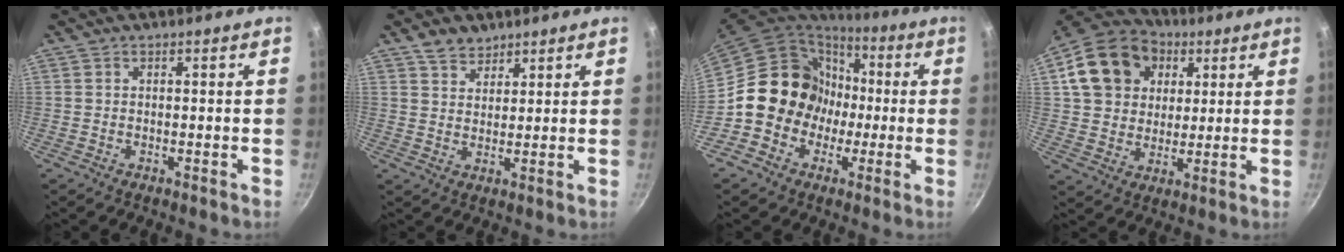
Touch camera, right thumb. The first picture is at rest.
{"total": 4.6, "force": [3.5, 2.8, 1.3], "torque": [-0.006, -0.013, 0.063]}
{"total": 15.9, "force": [-1.3, 14.5, 6.2], "torque": [-0.050, 0.047, -0.022]}
{"total": 17.8, "force": [5.6, 14.2, 9.0], "torque": [-0.148, 0.015, 0.090]}